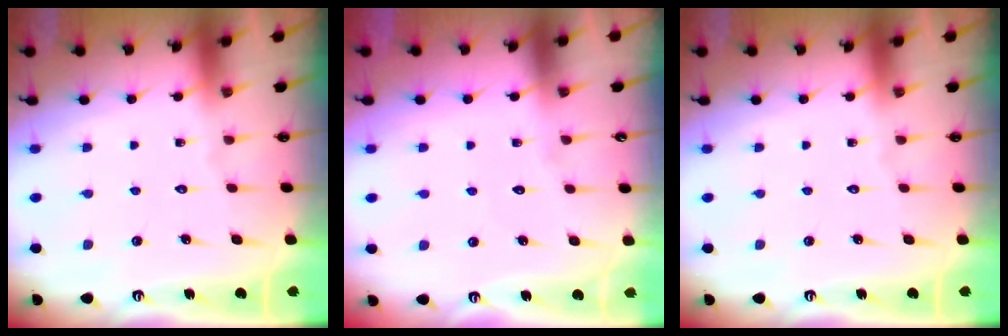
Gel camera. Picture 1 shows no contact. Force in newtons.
{"total": 3.9, "press": 3.8, "slide": 0.4}
{"total": 0.0}